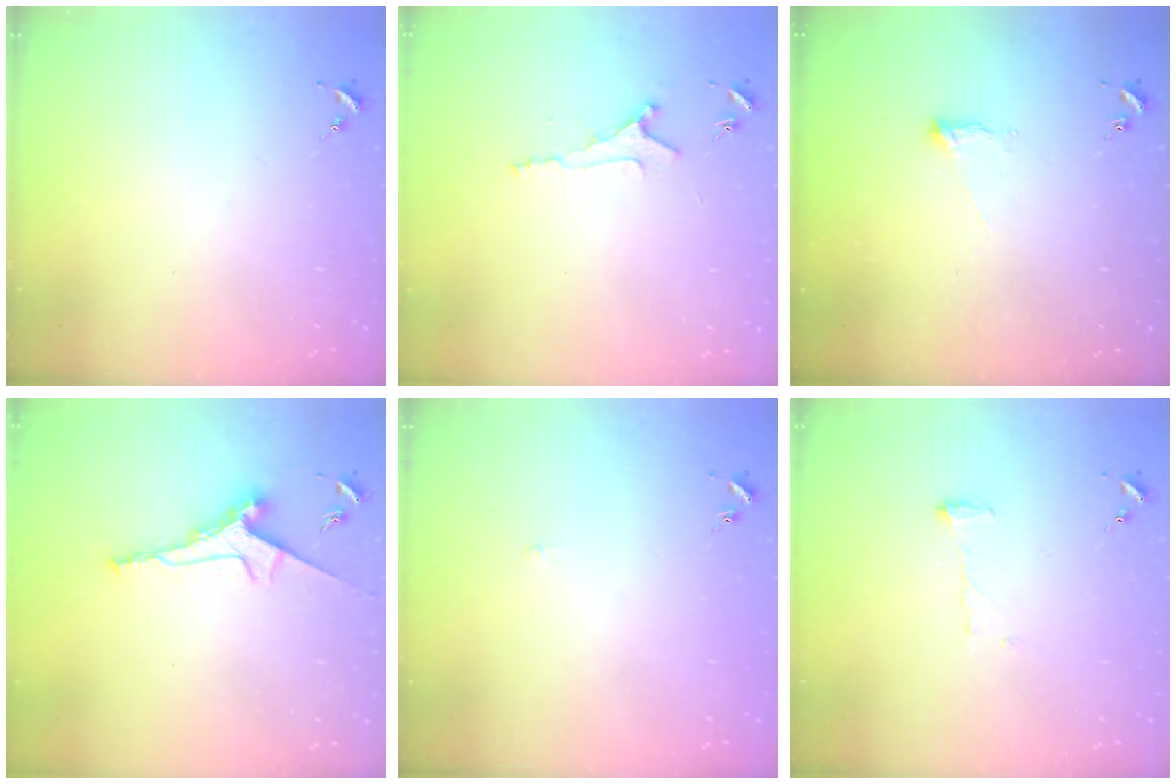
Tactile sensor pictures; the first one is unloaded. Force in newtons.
{"total": 5.6, "press": 5.5, "slide": 0.8}
{"total": 4.7, "press": 4.6, "slide": 0.7}
{"total": 9.2, "press": 9.2, "slide": 0.5}
{"total": 1.8, "press": 1.8, "slide": 0.3}
{"total": 6.6, "press": 6.6, "slide": 0.3}